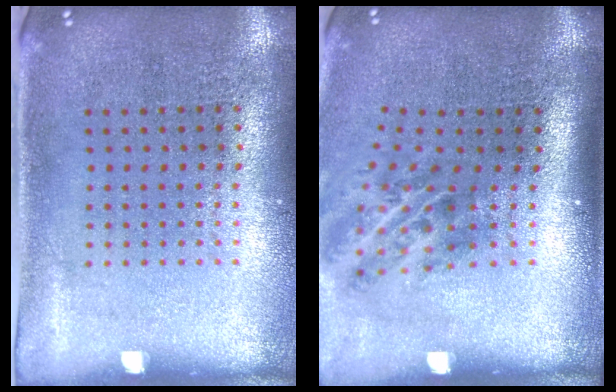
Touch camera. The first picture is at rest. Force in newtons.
{"total": 2.1, "press": 1.3, "slide": 1.7}